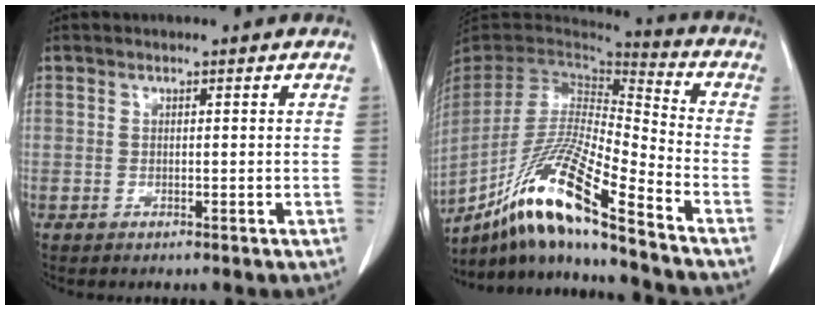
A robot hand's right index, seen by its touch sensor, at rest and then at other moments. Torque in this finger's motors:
{"motor_torque": [1.22, -0.92, 0.41, 0.21]}